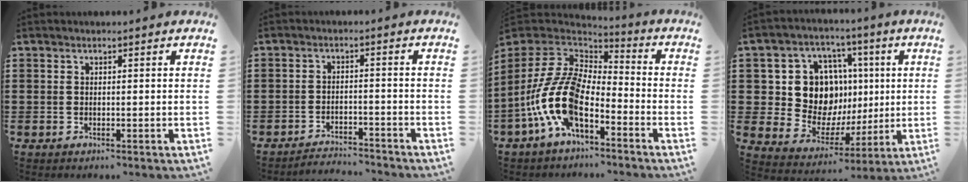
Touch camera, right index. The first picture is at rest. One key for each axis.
{"total": 3.0, "fx": -3.0, "fy": -0.1, "fz": 0.0, "tx": -0.007, "ty": -0.001, "tz": -0.064}
{"total": 13.3, "fx": -5.0, "fy": 6.8, "fz": 10.3, "tx": -0.259, "ty": -0.008, "tz": -0.107}
{"total": 12.5, "fx": 2.2, "fy": 10.6, "fz": 6.1, "tx": -0.130, "ty": 0.003, "tz": 0.054}